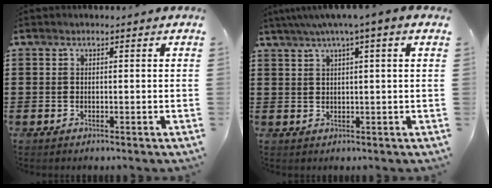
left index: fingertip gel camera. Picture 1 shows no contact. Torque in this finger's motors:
{"motor_torque": [1.64, -0.49, 1.05, 0.21]}